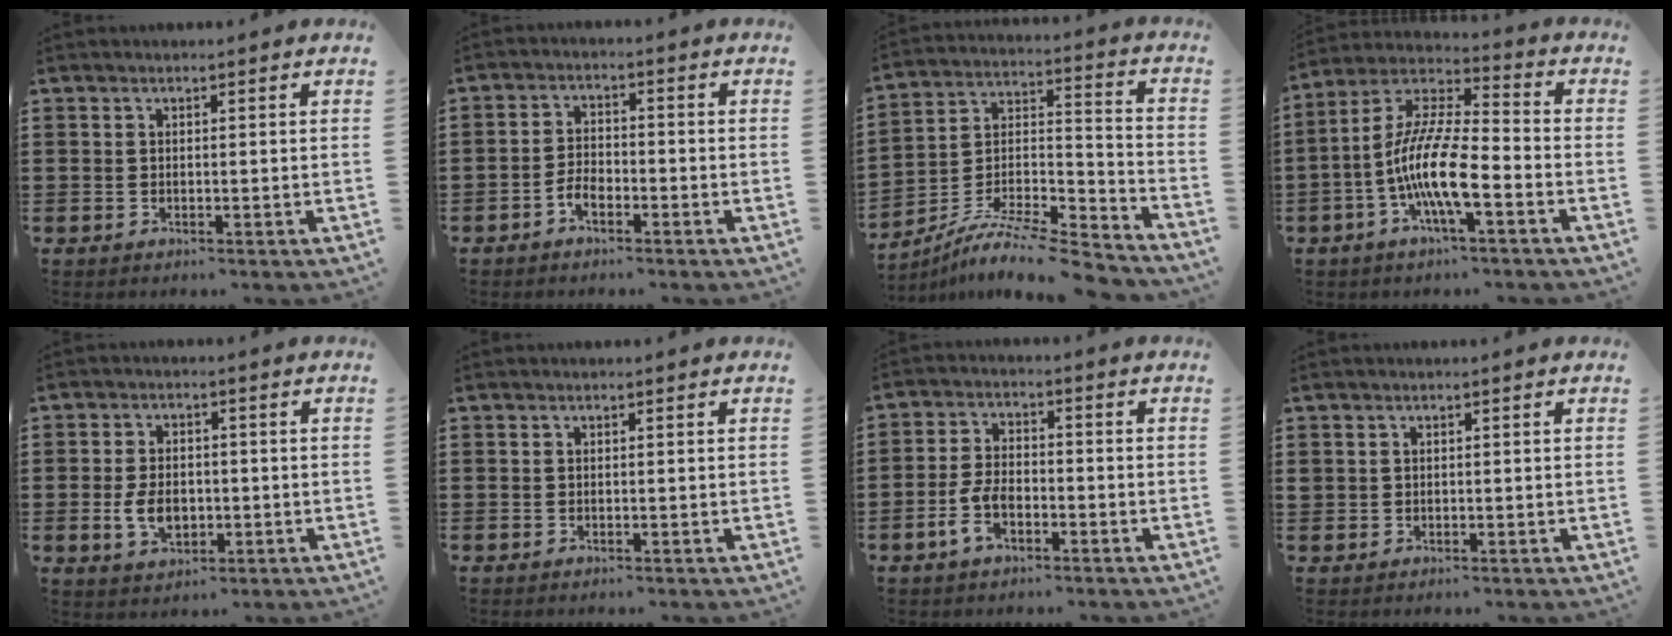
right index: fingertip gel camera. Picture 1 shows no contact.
{"total": 3.0, "force": [-1.9, 1.4, 1.8], "torque": [-0.043, 0.000, -0.039]}
{"total": 9.1, "force": [-8.0, 1.8, 3.9], "torque": [-0.073, 0.012, -0.160]}
{"total": 11.7, "force": [-4.4, 2.8, 10.4], "torque": [-0.229, -0.012, -0.087]}
{"total": 5.2, "force": [-1.0, 3.4, 3.9], "torque": [-0.087, -0.001, -0.018]}
{"total": 0.0}
{"total": 5.4, "force": [-2.6, 2.7, 3.9], "torque": [-0.102, -0.003, -0.056]}
{"total": 0.6, "force": [0.3, 0.6, 0.1], "torque": [-0.005, 0.000, 0.006]}